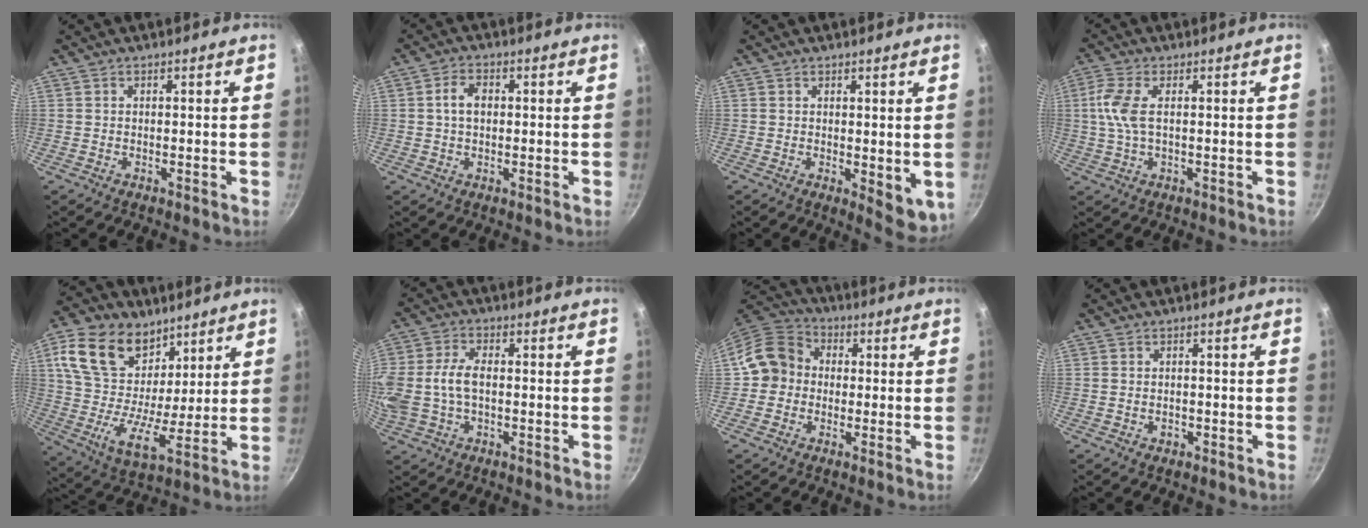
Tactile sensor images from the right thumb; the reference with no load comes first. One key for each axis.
{"total": 4.1, "fx": 0.4, "fy": 2.8, "fz": 3.0, "tx": -0.044, "ty": 0.010, "tz": 0.002}
{"total": 6.1, "fx": 0.4, "fy": 3.0, "fz": 5.3, "tx": -0.054, "ty": -0.005, "tz": 0.013}
{"total": 6.1, "fx": 0.7, "fy": 2.4, "fz": 5.5, "tx": -0.134, "ty": 0.008, "tz": 0.011}
{"total": 19.2, "fx": 10.0, "fy": 12.2, "fz": 10.9, "tx": -0.179, "ty": -0.045, "tz": 0.176}
{"total": 11.8, "fx": -0.7, "fy": 7.6, "fz": 9.1, "tx": -0.201, "ty": 0.016, "tz": -0.020}
{"total": 10.5, "fx": -0.3, "fy": 9.4, "fz": 4.7, "tx": -0.054, "ty": 0.028, "tz": -0.027}
{"total": 1.3, "fx": -0.5, "fy": 1.0, "fz": 0.7, "tx": -0.012, "ty": 0.003, "tz": -0.007}